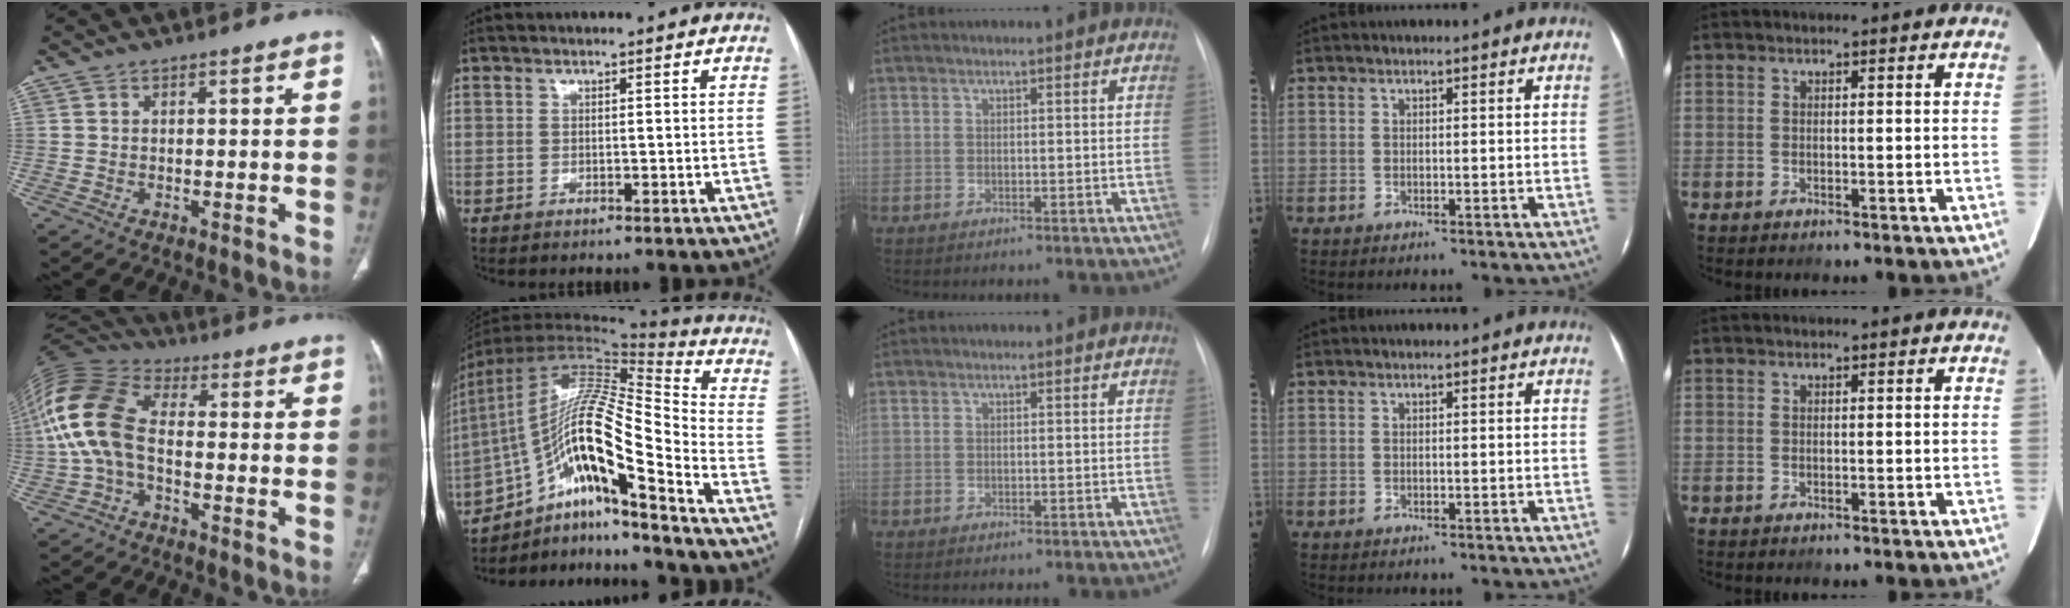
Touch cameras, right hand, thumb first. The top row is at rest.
{"thumb": {"total": 14.8, "force": [-1.2, 8.9, 11.8], "torque": [-0.254, 0.035, -0.031]}, "index": {"total": 20.4, "force": [-11.4, 1.4, 16.8], "torque": [-0.329, 0.012, -0.202]}}